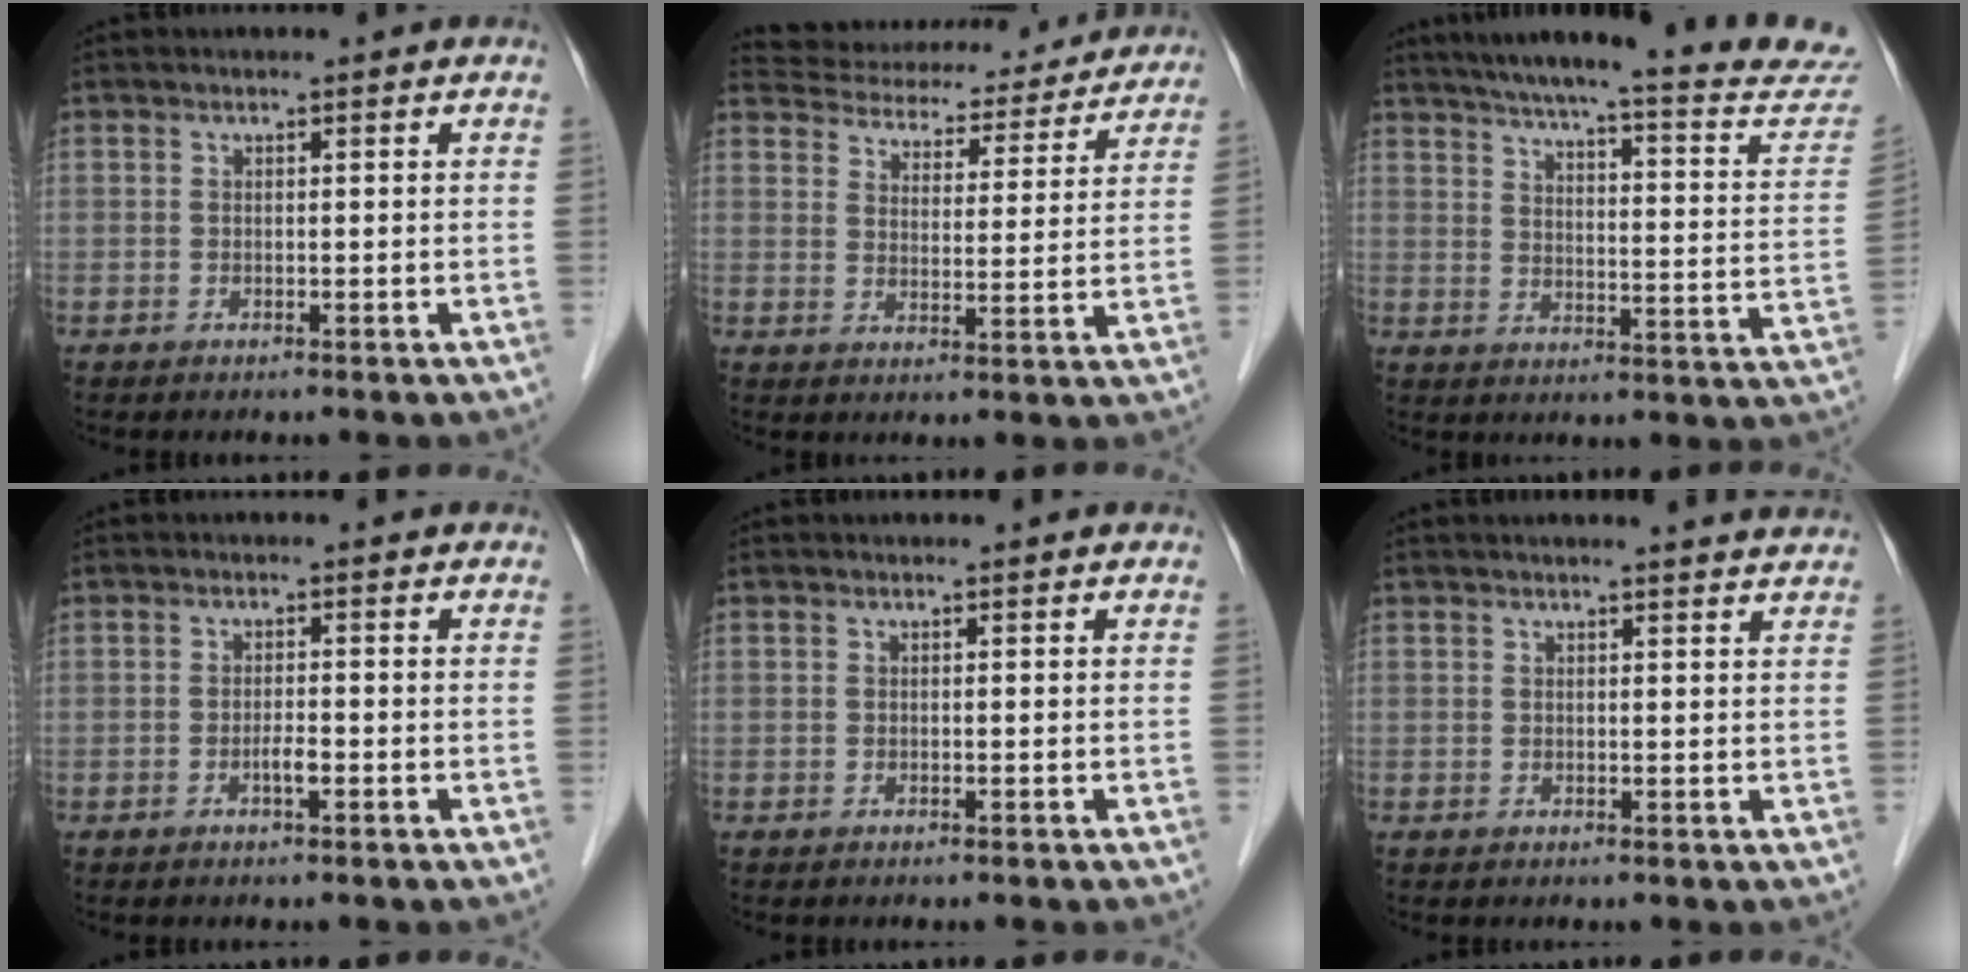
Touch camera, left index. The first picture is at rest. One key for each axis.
{"total": 19.9, "fx": 18.4, "fy": 5.9, "fz": 4.9, "tx": -0.077, "ty": 0.010, "tz": 0.234}
{"total": 26.5, "fx": 23.9, "fy": 2.1, "fz": 11.4, "tx": -0.166, "ty": -0.058, "tz": 0.293}
{"total": 1.5, "fx": -0.7, "fy": 0.2, "fz": 1.3, "tx": -0.024, "ty": 0.001, "tz": -0.013}
{"total": 0.0}
{"total": 5.3, "fx": 5.0, "fy": -0.2, "fz": 1.6, "tx": -0.020, "ty": 0.005, "tz": 0.043}